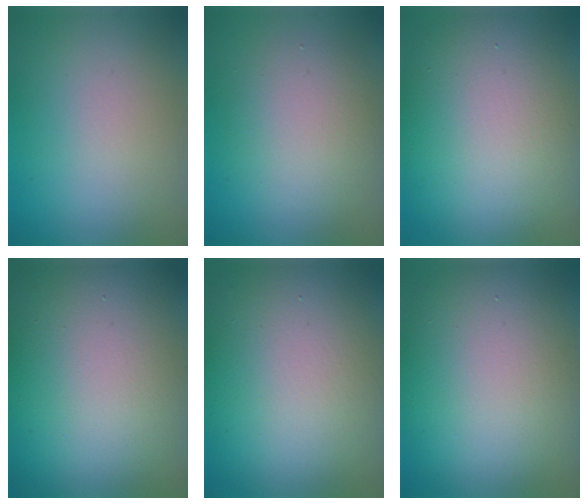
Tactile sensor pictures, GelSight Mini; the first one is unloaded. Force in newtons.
{"total": 4.1, "press": 4.1, "slide": 0.2}
{"total": 13.8, "press": 13.8, "slide": 1.1}
{"total": 23.6, "press": 23.5, "slide": 1.6}
{"total": 17.0, "press": 16.9, "slide": 1.3}
{"total": 14.3, "press": 14.3, "slide": 0.9}